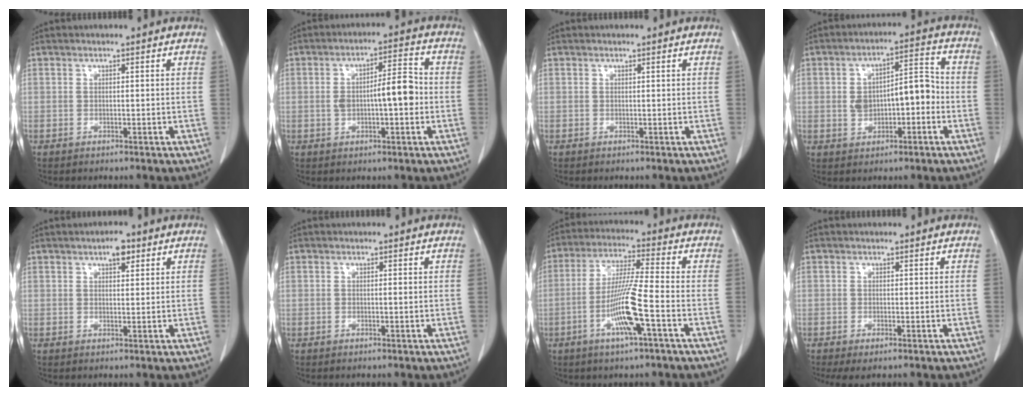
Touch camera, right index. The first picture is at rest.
{"total": 7.7, "force": [-0.6, 2.1, 7.4], "torque": [-0.130, 0.021, -0.009]}
{"total": 0.0}
{"total": 8.5, "force": [-1.0, 4.0, 7.5], "torque": [-0.128, 0.035, -0.010]}
{"total": 2.7, "force": [1.6, 1.0, 1.9], "torque": [-0.031, 0.003, 0.024]}
{"total": 0.6, "force": [0.0, 0.0, 0.6], "torque": [-0.011, -0.001, -0.001]}
{"total": 10.3, "force": [-3.6, -0.3, 9.6], "torque": [-0.191, -0.008, -0.071]}
{"total": 2.1, "force": [-1.2, 0.5, 1.6], "torque": [-0.026, -0.006, -0.018]}